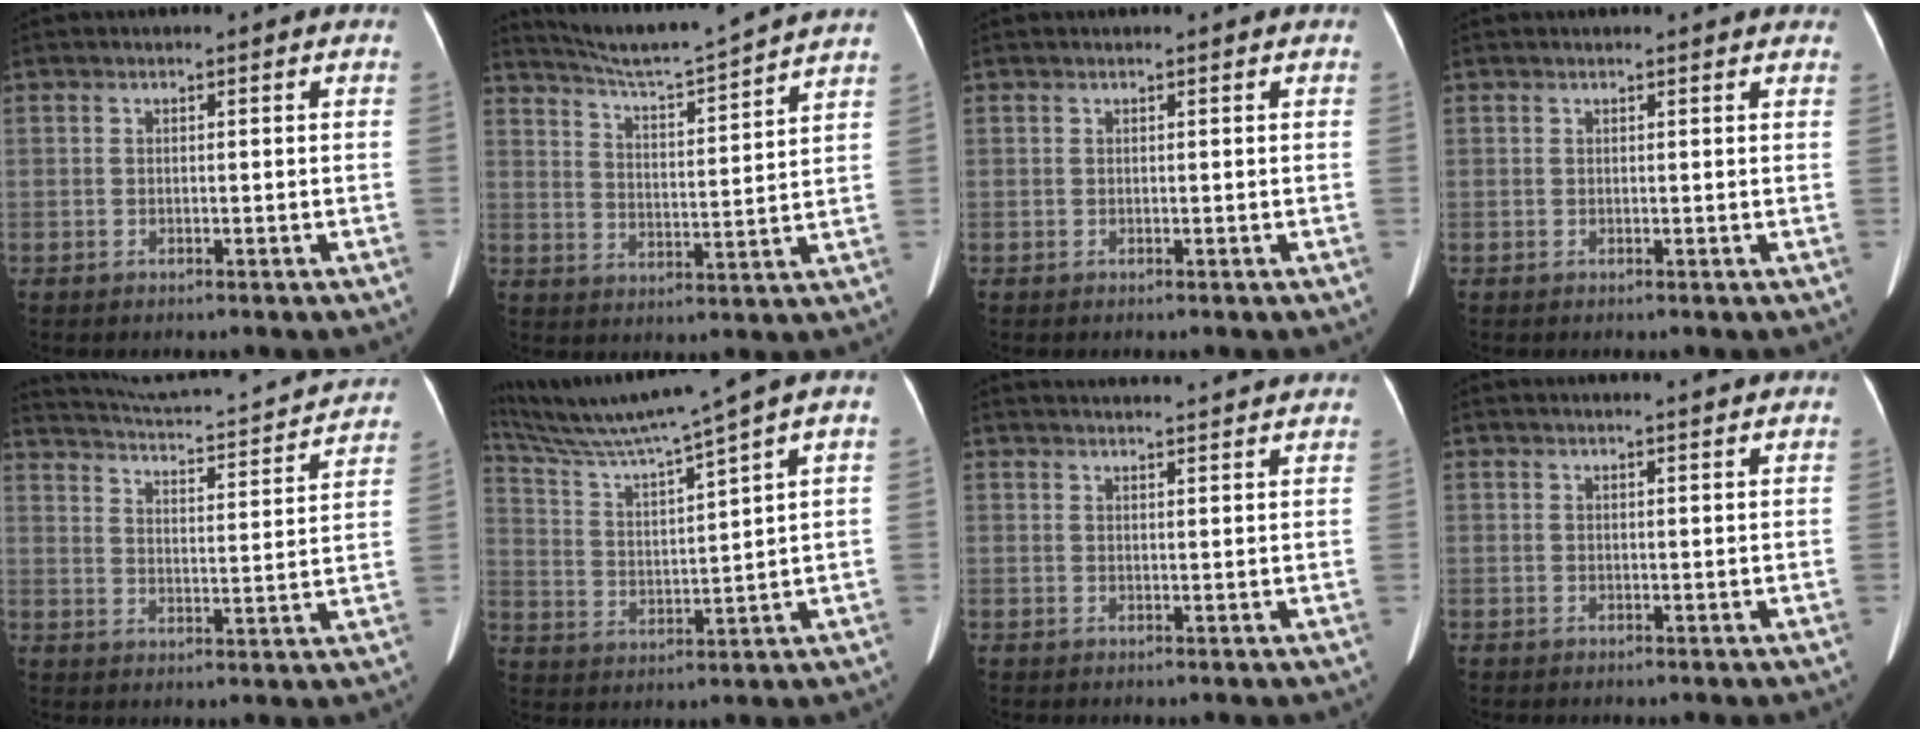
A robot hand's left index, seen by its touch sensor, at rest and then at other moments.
{"total": 14.6, "force": [13.6, -1.7, 5.0], "torque": [-0.099, -0.013, 0.198]}
{"total": 0.8, "force": [0.7, 0.1, 0.3], "torque": [-0.009, 0.013, 0.009]}
{"total": 4.2, "force": [3.9, 0.7, 1.4], "torque": [-0.017, 0.018, 0.034]}
{"total": 22.7, "force": [21.4, 1.6, 7.3], "torque": [-0.119, -0.029, 0.277]}
{"total": 12.9, "force": [10.6, -2.7, 6.8], "torque": [-0.126, -0.002, 0.192]}
{"total": 11.7, "force": [11.2, 0.3, 3.3], "torque": [-0.043, 0.020, 0.130]}
{"total": 2.5, "force": [2.4, -0.2, 0.8], "torque": [-0.013, 0.002, 0.028]}